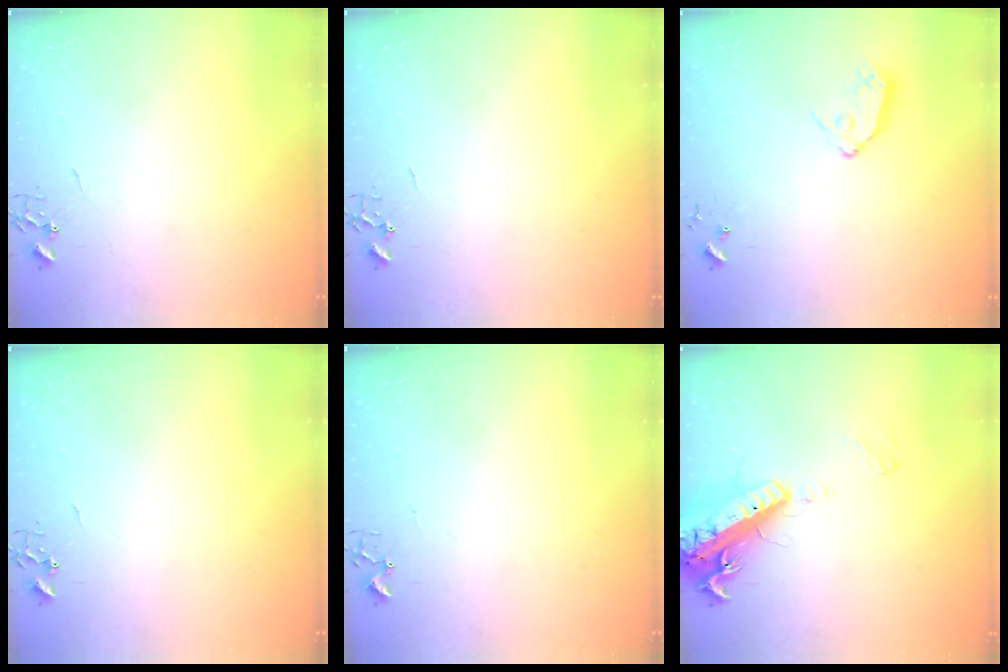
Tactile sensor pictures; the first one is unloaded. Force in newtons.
{"total": 0.0}
{"total": 9.2, "press": 9.1, "slide": 0.8}
{"total": 0.0}
{"total": 3.3, "press": 3.3, "slide": 0.5}
{"total": 18.9, "press": 18.5, "slide": 3.7}